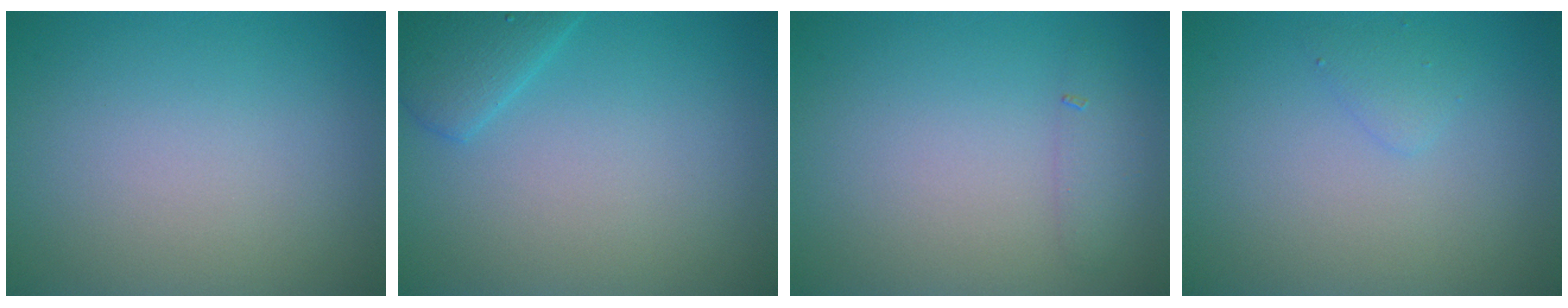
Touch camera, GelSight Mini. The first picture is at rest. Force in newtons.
{"total": 2.7, "press": 2.7, "slide": 0.2}
{"total": 1.3, "press": 1.3, "slide": 0.0}
{"total": 1.0, "press": 1.0, "slide": 0.1}